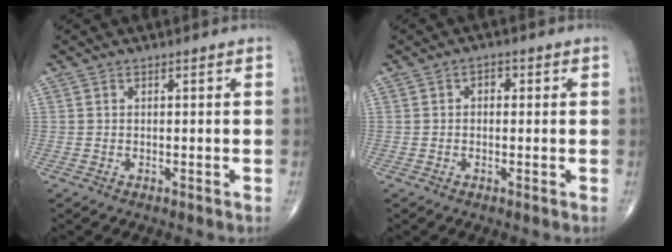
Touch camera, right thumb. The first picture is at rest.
{"total": 1.9, "force": [0.3, 1.3, 1.3], "torque": [-0.007, 0.008, -0.002]}